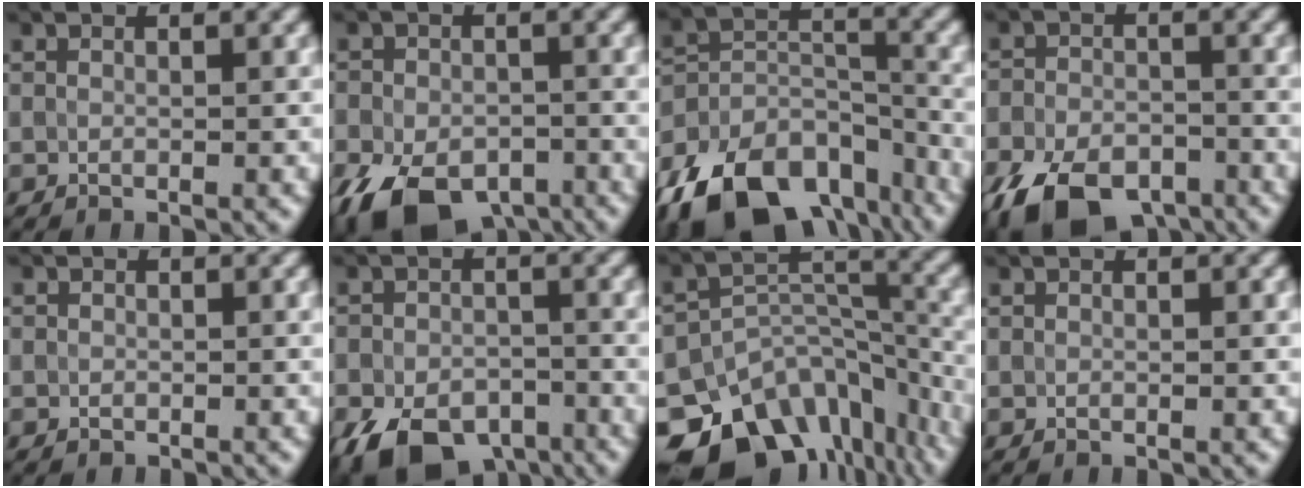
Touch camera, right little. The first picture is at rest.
{"total": 10.1, "force": [-6.4, 5.4, 5.6], "torque": [-0.113, -0.037, -0.088]}
{"total": 13.1, "force": [-9.4, 6.8, 6.0], "torque": [-0.118, 0.015, -0.160]}
{"total": 9.1, "force": [-6.4, 4.4, 4.7], "torque": [-0.098, -0.020, -0.100]}
{"total": 1.0, "force": [-0.5, 0.3, -0.8], "torque": [0.022, 0.001, -0.002]}
{"total": 8.2, "force": [-5.5, 4.3, 4.3], "torque": [-0.082, -0.017, -0.078]}
{"total": 12.9, "force": [-9.5, 7.1, 5.2], "torque": [-0.100, 0.009, -0.133]}
{"total": 0.0}